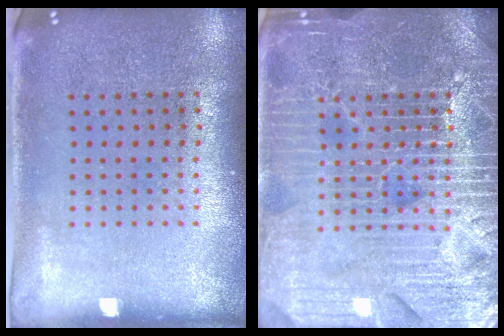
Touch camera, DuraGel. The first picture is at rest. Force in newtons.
{"total": 6.8, "press": 6.7, "slide": 0.8}